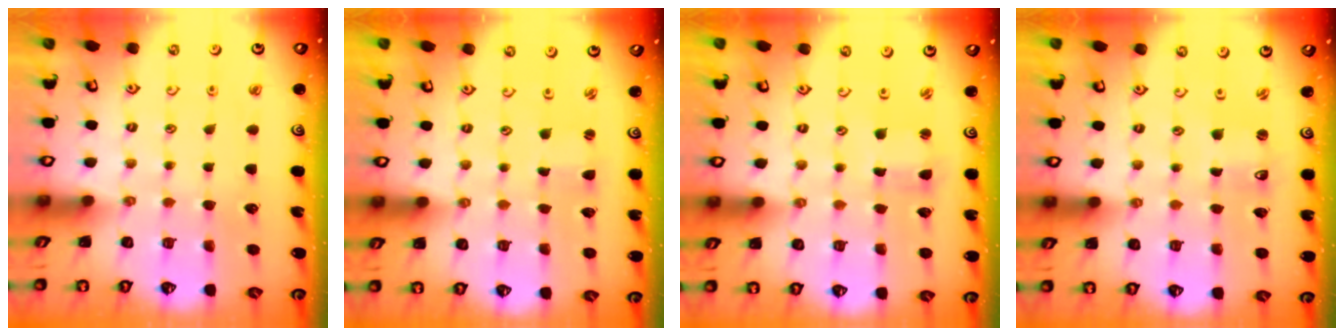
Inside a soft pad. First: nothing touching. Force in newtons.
{"total": 0.9, "press": 0.9, "slide": 0.1}
{"total": 1.2, "press": 1.1, "slide": 0.3}
{"total": 0.0}